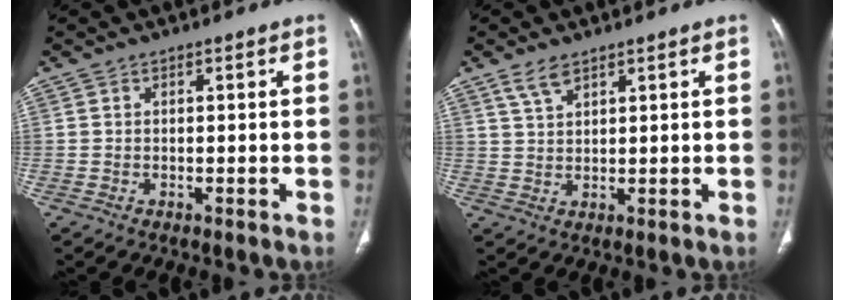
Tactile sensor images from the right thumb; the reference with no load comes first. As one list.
[{"total": 3.6, "force": [2.6, 1.6, 1.9], "torque": [-0.037, -0.008, 0.057]}]